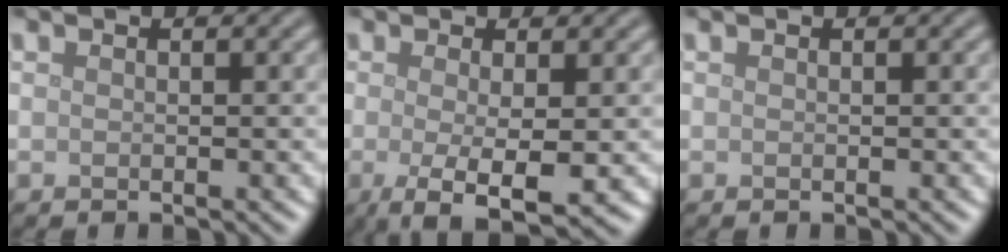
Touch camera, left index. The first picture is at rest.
{"total": 5.1, "force": [-1.2, 1.3, 4.8], "torque": [-0.080, -0.011, -0.019]}
{"total": 0.0}